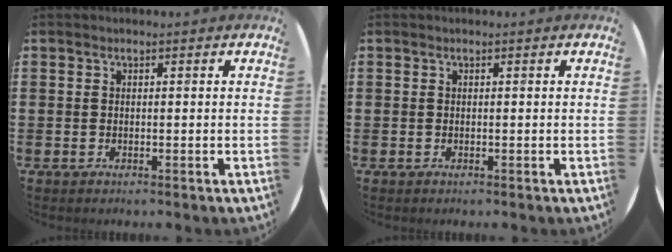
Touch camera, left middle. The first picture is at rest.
{"total": 0.0}